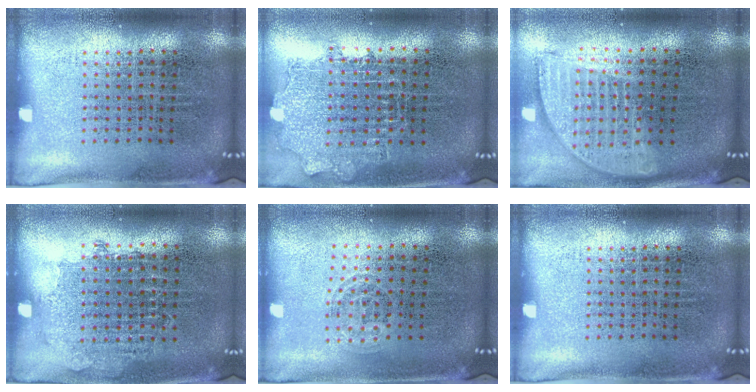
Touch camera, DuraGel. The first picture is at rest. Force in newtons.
{"total": 1.2, "press": 1.2, "slide": 0.3}
{"total": 1.8, "press": 1.5, "slide": 1.0}
{"total": 0.8, "press": 0.8, "slide": 0.4}
{"total": 1.0, "press": 0.6, "slide": 0.7}
{"total": 0.0}